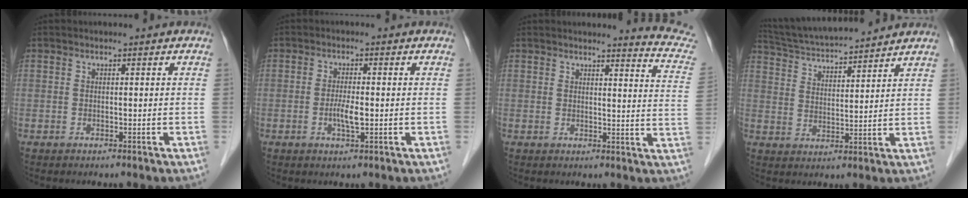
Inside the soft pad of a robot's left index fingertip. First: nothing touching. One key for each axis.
{"total": 3.0, "fx": -0.7, "fy": 0.5, "fz": 2.9, "tx": -0.060, "ty": -0.004, "tz": -0.013}
{"total": 8.7, "fx": 8.6, "fy": -0.6, "fz": 0.9, "tx": -0.006, "ty": -0.081, "tz": 0.070}
{"total": 14.4, "fx": 13.3, "fy": 0.9, "fz": 5.4, "tx": -0.106, "ty": 0.022, "tz": 0.220}